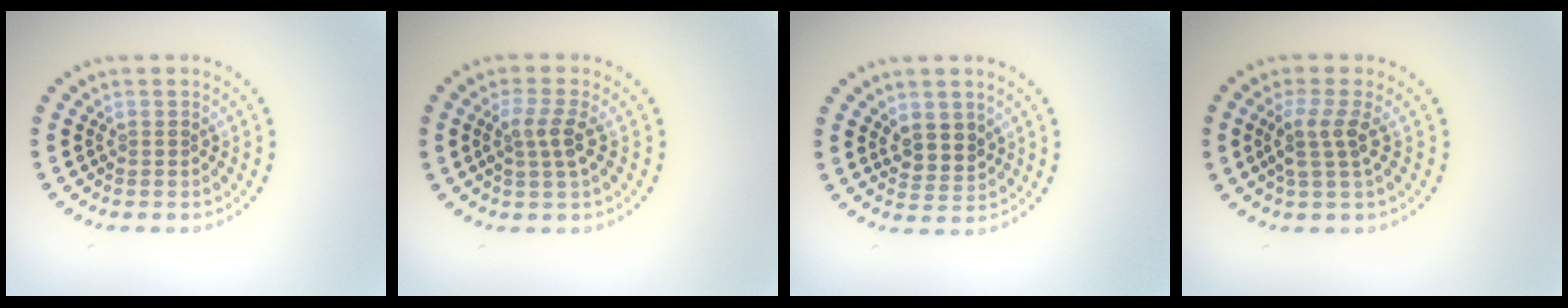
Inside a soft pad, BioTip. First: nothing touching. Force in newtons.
{"total": 2.4, "press": 2.2, "slide": 1.1}
{"total": 2.4, "press": 2.3, "slide": 0.9}
{"total": 2.6, "press": 2.0, "slide": 1.5}